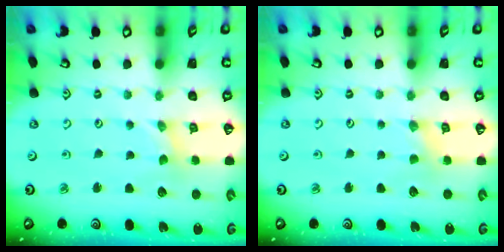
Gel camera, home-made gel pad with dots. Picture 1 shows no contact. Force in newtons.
{"total": 1.8, "press": 1.8, "slide": 0.4}